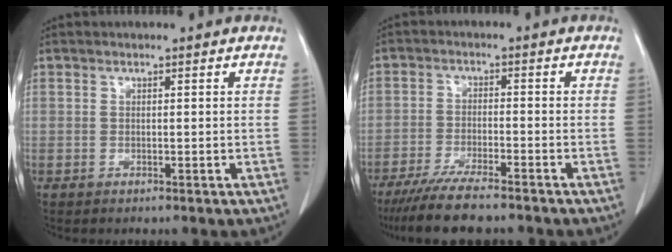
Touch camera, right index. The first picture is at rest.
{"total": 8.0, "force": [-6.7, 0.9, 4.3], "torque": [-0.074, -0.019, -0.113]}